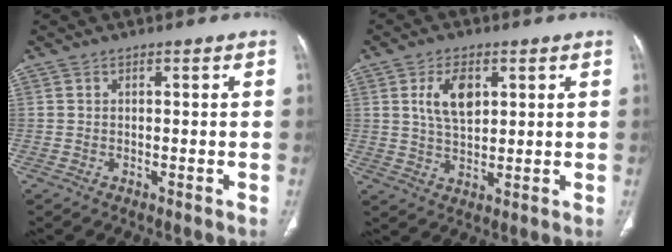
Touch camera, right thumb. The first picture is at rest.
{"total": 7.2, "force": [2.4, 3.9, 5.6], "torque": [-0.096, -0.010, 0.050]}